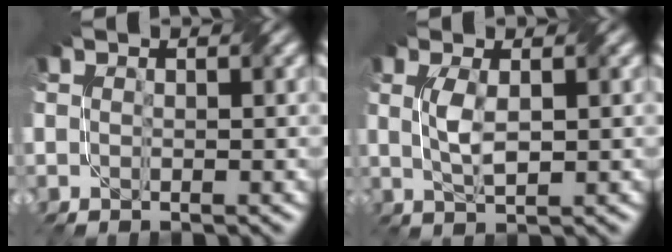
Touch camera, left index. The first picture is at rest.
{"total": 2.5, "force": [0.5, 0.7, 2.3], "torque": [-0.055, 0.003, 0.013]}